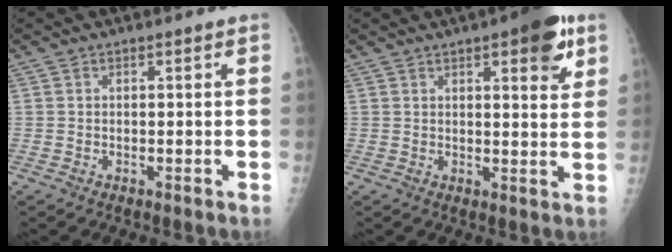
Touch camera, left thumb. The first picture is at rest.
{"total": 9.2, "force": [4.8, 2.9, 7.2], "torque": [-0.073, -0.017, 0.055]}